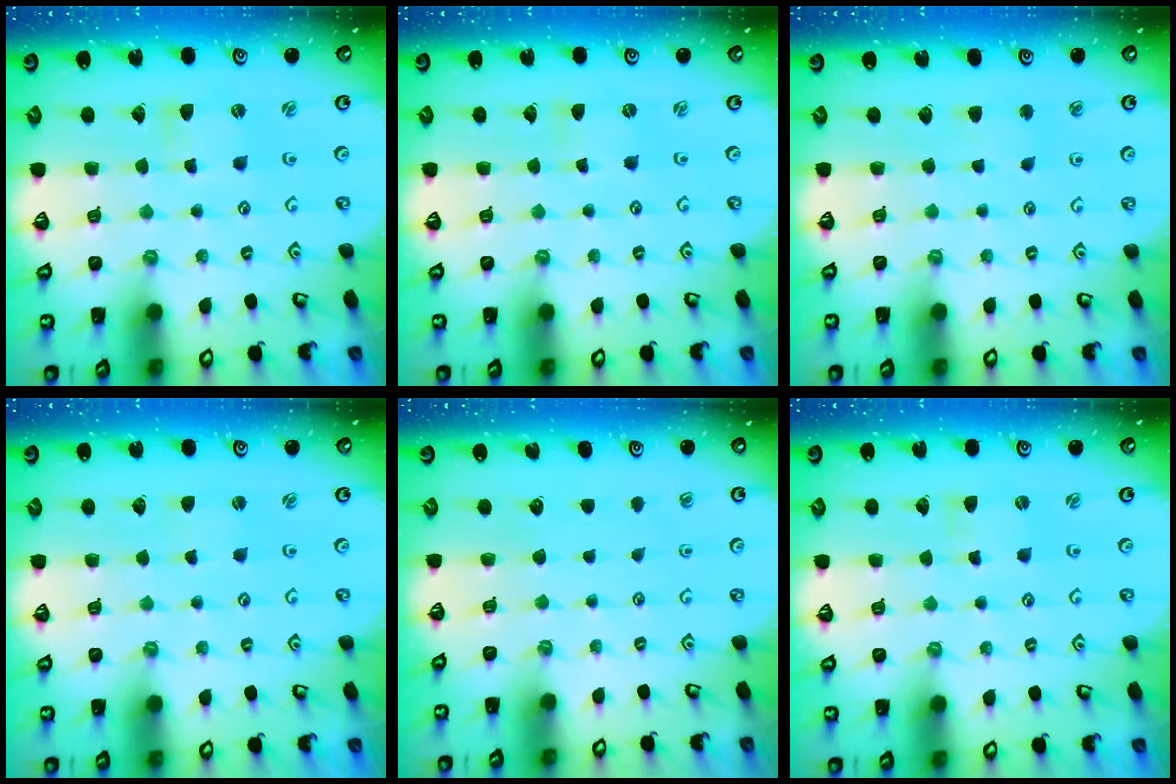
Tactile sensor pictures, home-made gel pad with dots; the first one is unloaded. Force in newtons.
{"total": 0.0}
{"total": 2.0, "press": 2.0, "slide": 0.4}
{"total": 1.0, "press": 0.9, "slide": 0.1}
{"total": 0.0}
{"total": 0.0}